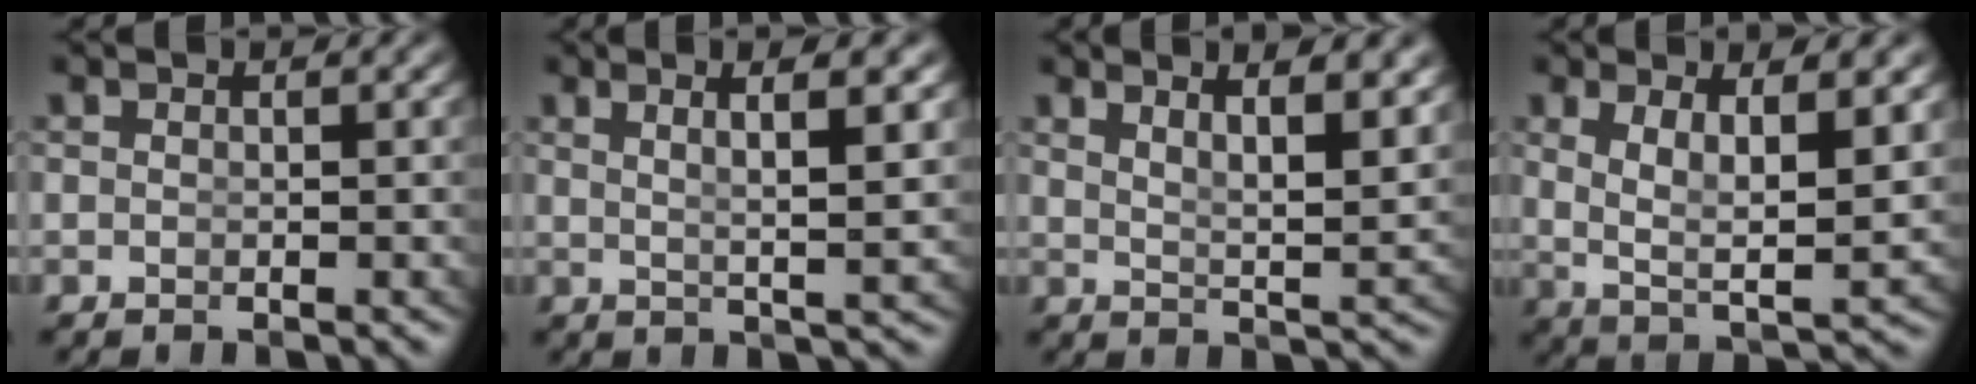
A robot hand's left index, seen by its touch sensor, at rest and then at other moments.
{"total": 4.5, "force": [2.3, 0.0, 3.9], "torque": [-0.052, 0.001, 0.045]}
{"total": 5.3, "force": [3.2, 1.1, 4.1], "torque": [-0.055, -0.007, 0.058]}
{"total": 5.7, "force": [1.0, 2.2, 5.1], "torque": [-0.099, -0.024, 0.032]}